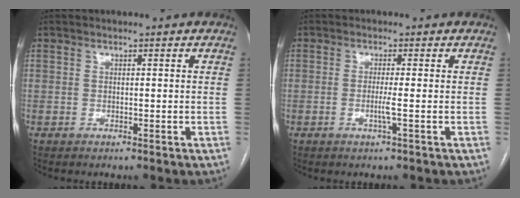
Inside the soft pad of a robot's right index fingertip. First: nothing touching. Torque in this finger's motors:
{"motor_torque": [-0.02, 0.05, 0.00, 0.00]}